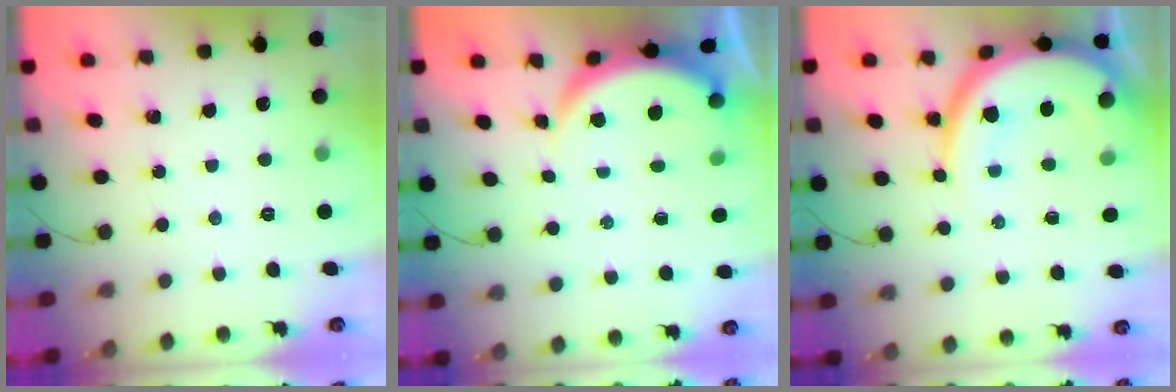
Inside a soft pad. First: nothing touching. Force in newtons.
{"total": 5.6, "press": 5.5, "slide": 1.3}
{"total": 16.2, "press": 16.1, "slide": 1.6}